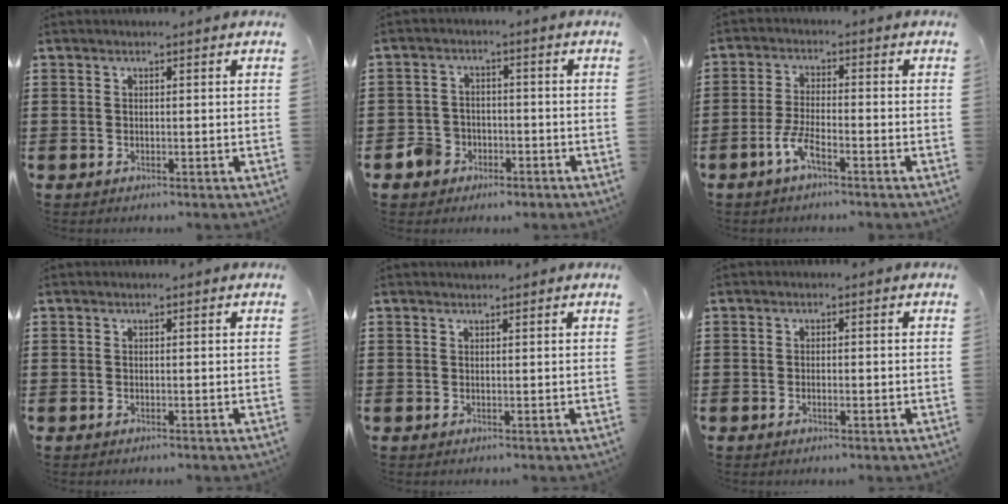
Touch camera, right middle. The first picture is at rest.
{"total": 4.3, "force": [-2.6, 3.2, 1.1], "torque": [-0.038, 0.003, -0.056]}
{"total": 4.4, "force": [-2.6, 0.8, 3.5], "torque": [-0.075, -0.001, -0.053]}
{"total": 0.0}
{"total": 0.6, "force": [0.6, 0.0, -0.1], "torque": [-0.001, -0.002, 0.012]}
{"total": 1.1, "force": [-0.4, 0.3, 0.9], "torque": [-0.017, -0.002, -0.007]}